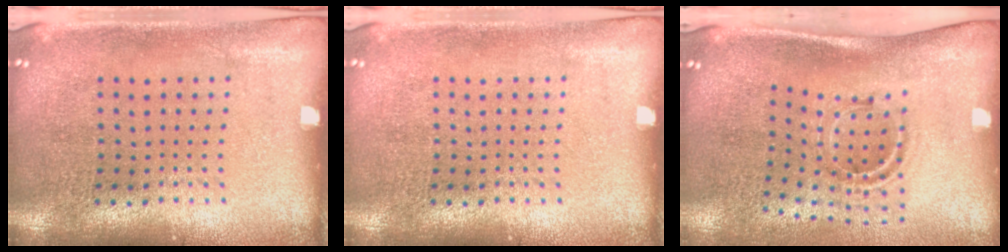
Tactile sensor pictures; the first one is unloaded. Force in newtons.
{"total": 0.0}
{"total": 1.2, "press": 1.0, "slide": 0.7}